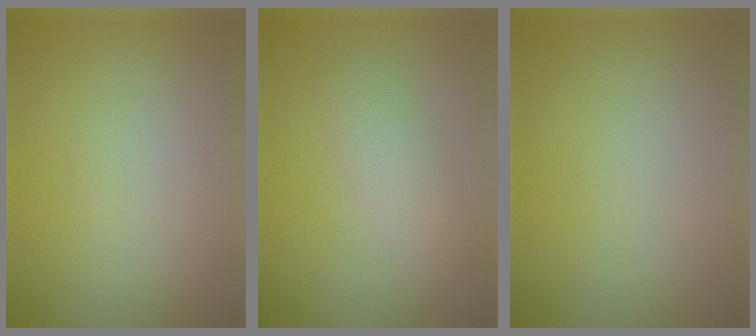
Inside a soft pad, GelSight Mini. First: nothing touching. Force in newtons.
{"total": 2.4, "press": 2.4, "slide": 0.1}
{"total": 0.0}